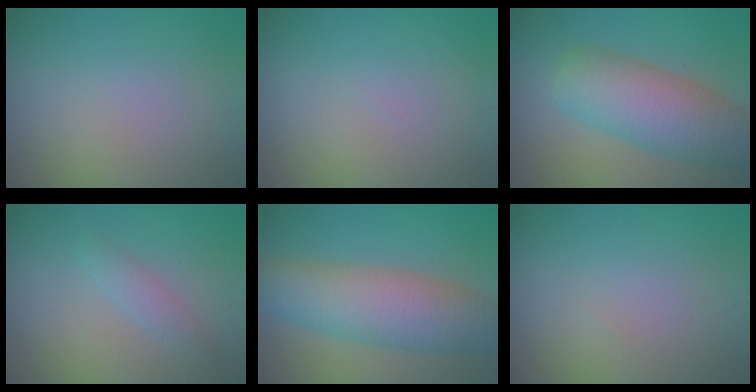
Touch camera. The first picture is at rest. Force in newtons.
{"total": 0.0}
{"total": 7.5, "press": 7.5, "slide": 0.2}
{"total": 1.4, "press": 1.4, "slide": 0.0}
{"total": 7.5, "press": 7.5, "slide": 0.5}
{"total": 0.0}